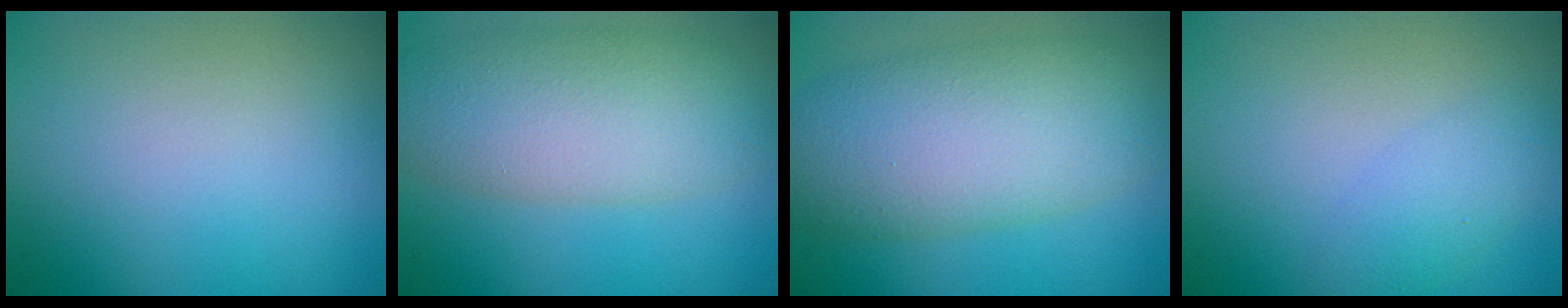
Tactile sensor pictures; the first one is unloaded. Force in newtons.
{"total": 7.3, "press": 7.3, "slide": 0.2}
{"total": 8.9, "press": 8.9, "slide": 0.3}
{"total": 2.1, "press": 2.1, "slide": 0.1}